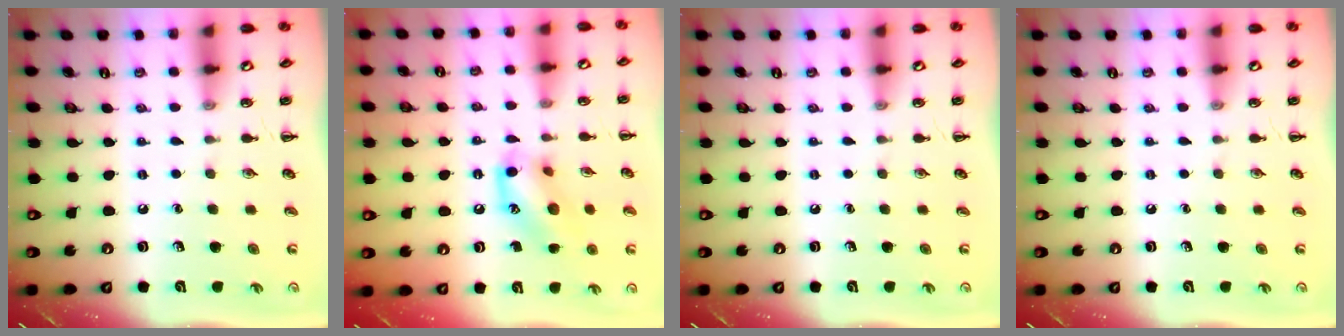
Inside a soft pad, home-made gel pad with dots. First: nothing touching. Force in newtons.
{"total": 13.5, "press": 13.4, "slide": 1.0}
{"total": 0.0}
{"total": 0.0}